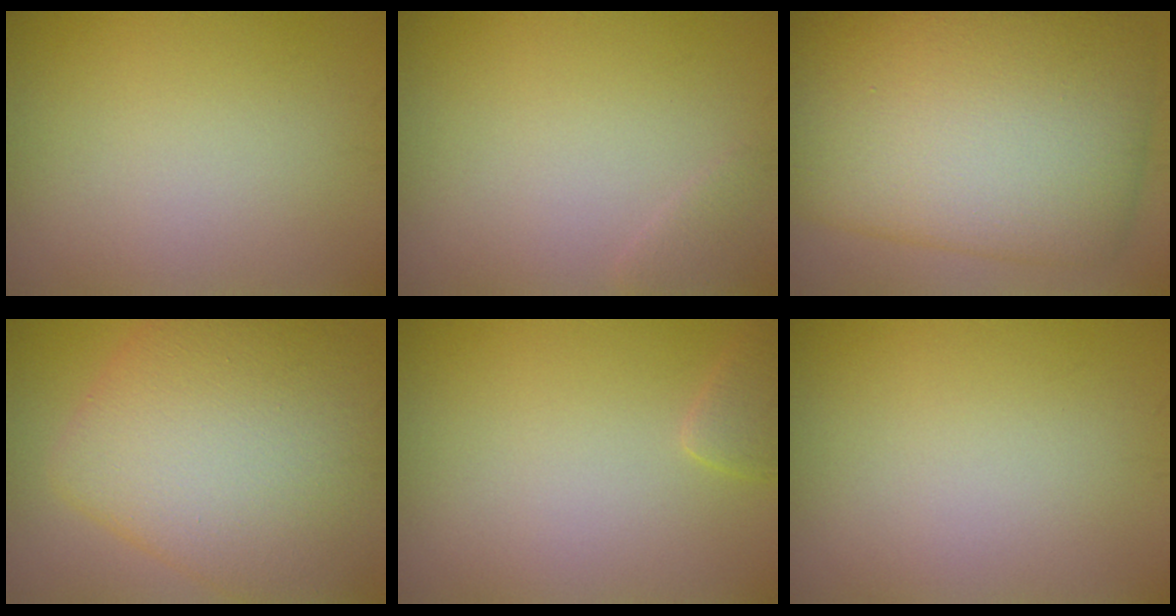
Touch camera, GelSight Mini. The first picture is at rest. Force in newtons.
{"total": 1.1, "press": 1.1, "slide": 0.0}
{"total": 15.7, "press": 15.7, "slide": 0.7}
{"total": 12.7, "press": 12.7, "slide": 0.2}
{"total": 1.4, "press": 1.4, "slide": 0.1}
{"total": 0.0}